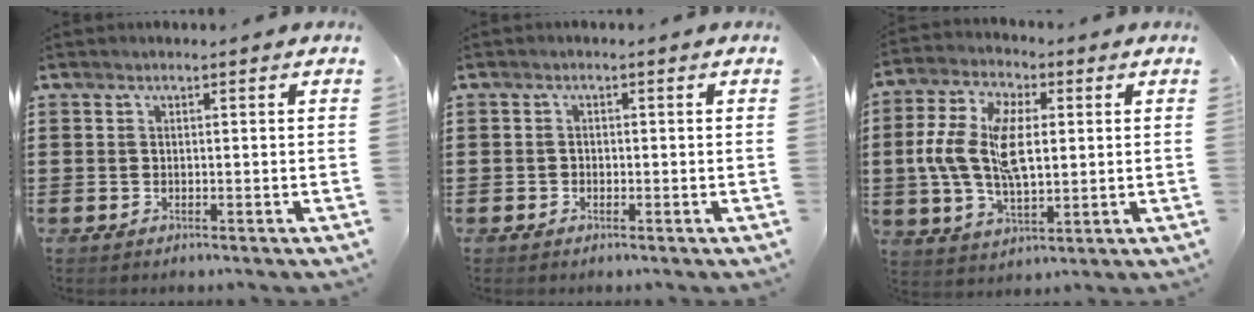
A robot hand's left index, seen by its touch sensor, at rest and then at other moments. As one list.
[{"total": 0.7, "force": [-0.6, 0.4, 0.0], "torque": [-0.003, 0.002, -0.013]}, {"total": 11.8, "force": [1.0, 6.0, 10.2], "torque": [-0.222, 0.008, 0.013]}]